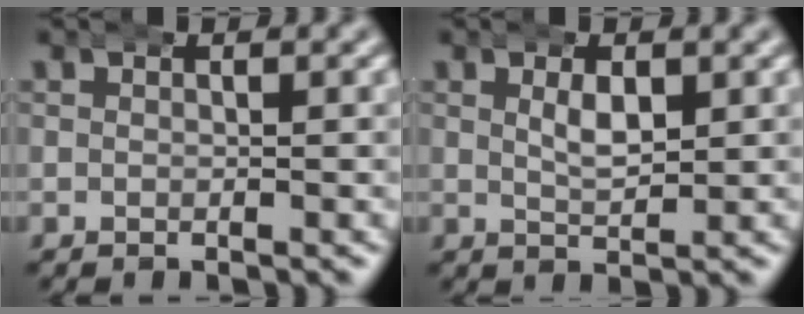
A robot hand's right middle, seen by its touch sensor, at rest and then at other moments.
{"total": 2.7, "force": [1.1, 1.2, 2.2], "torque": [-0.033, -0.003, 0.022]}